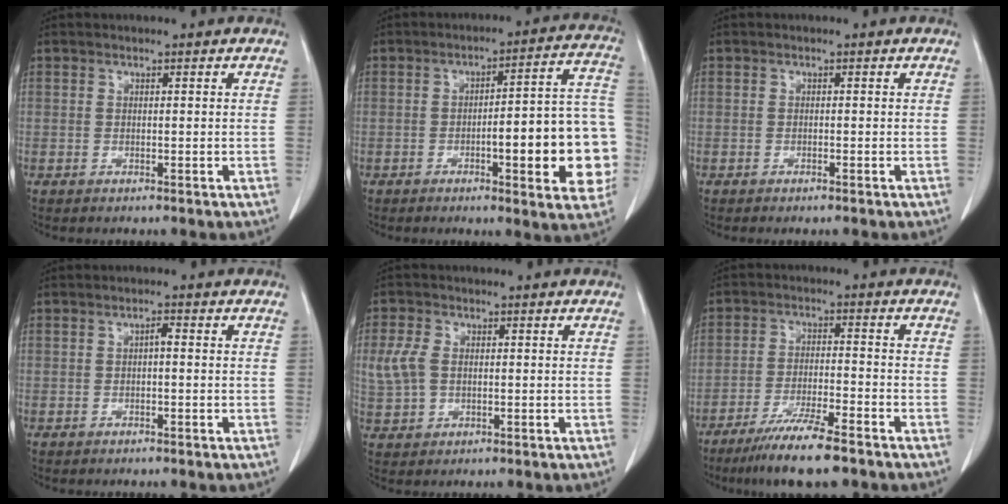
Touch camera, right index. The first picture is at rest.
{"total": 16.3, "force": [-3.5, 2.8, 15.7], "torque": [-0.142, 0.033, -0.038]}
{"total": 0.7, "force": [-0.6, 0.0, 0.4], "torque": [-0.013, -0.002, -0.008]}
{"total": 1.1, "force": [-0.1, 0.3, 1.1], "torque": [-0.017, 0.004, -0.001]}
{"total": 4.8, "force": [0.3, 3.3, 3.5], "torque": [-0.097, 0.007, 0.009]}
{"total": 9.7, "force": [-7.3, 0.6, 6.3], "torque": [-0.108, -0.025, -0.125]}